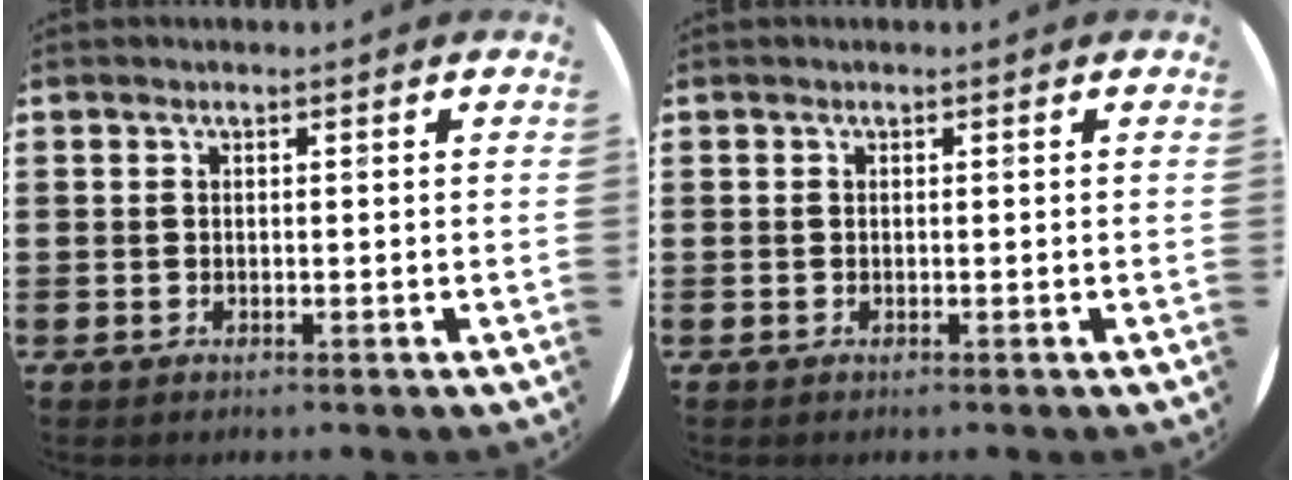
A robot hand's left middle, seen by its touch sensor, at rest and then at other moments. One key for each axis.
{"total": 0.0}